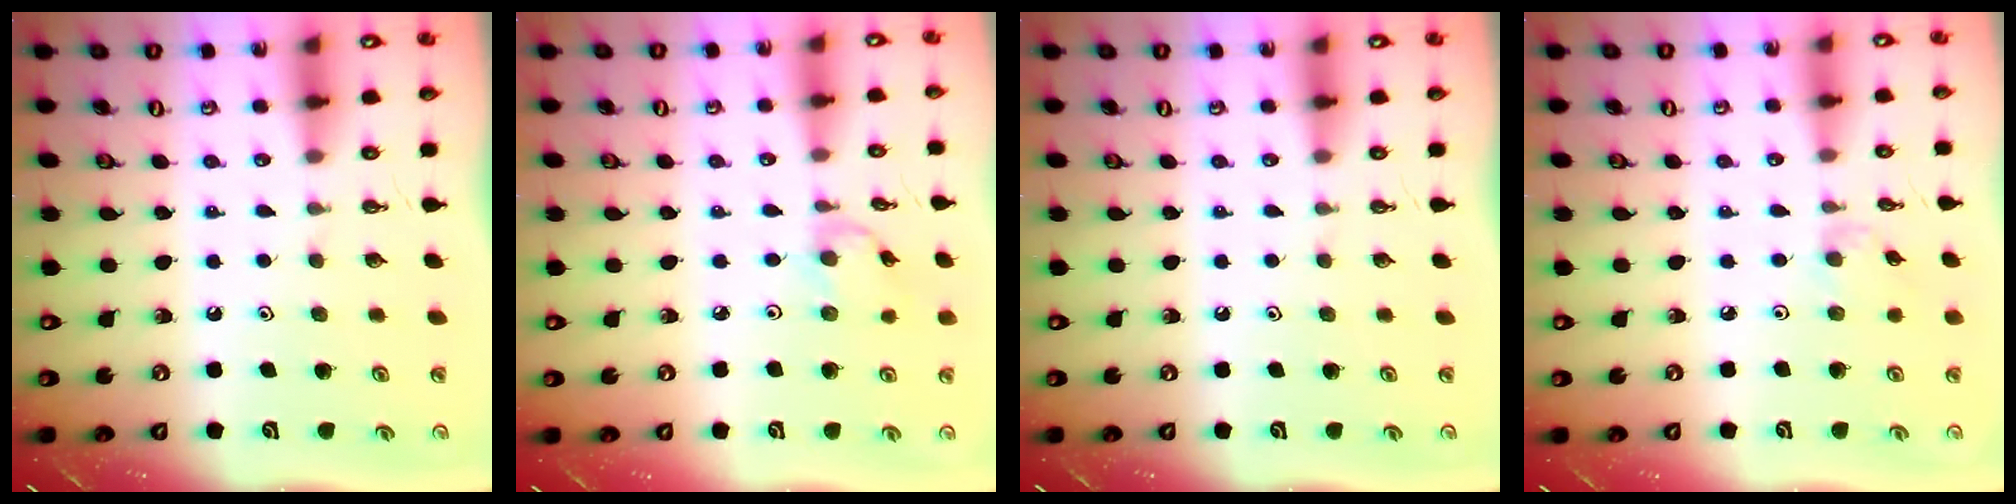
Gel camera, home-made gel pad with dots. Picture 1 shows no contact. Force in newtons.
{"total": 3.3, "press": 3.3, "slide": 0.3}
{"total": 0.0}
{"total": 2.2, "press": 2.2, "slide": 0.4}